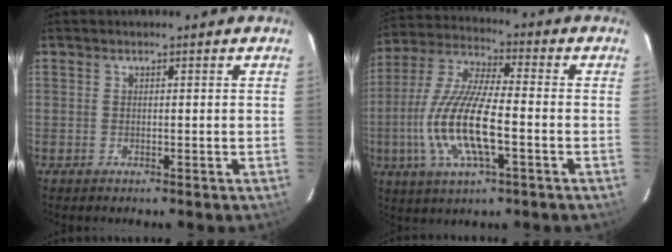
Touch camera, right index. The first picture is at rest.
{"total": 16.0, "force": [-4.0, 4.4, 14.9], "torque": [-0.310, -0.008, -0.078]}